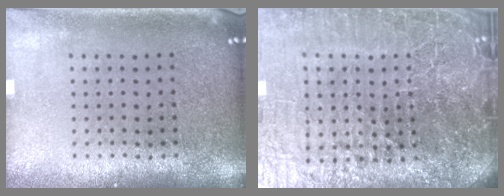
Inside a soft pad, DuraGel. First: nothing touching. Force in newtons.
{"total": 7.8, "press": 6.7, "slide": 3.9}